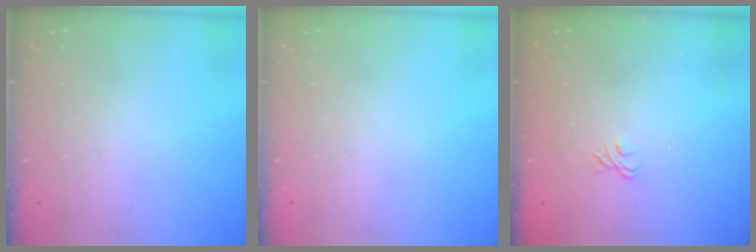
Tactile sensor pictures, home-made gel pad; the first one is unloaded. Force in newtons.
{"total": 0.0}
{"total": 1.9, "press": 1.5, "slide": 1.1}